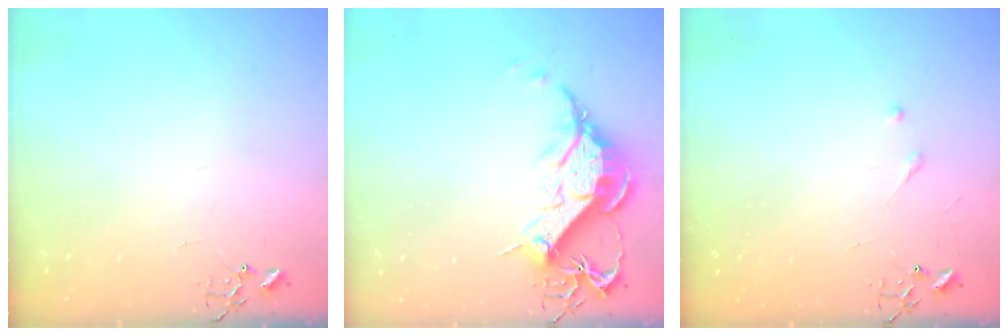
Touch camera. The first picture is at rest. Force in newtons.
{"total": 15.4, "press": 15.3, "slide": 1.4}
{"total": 4.3, "press": 4.2, "slide": 0.4}